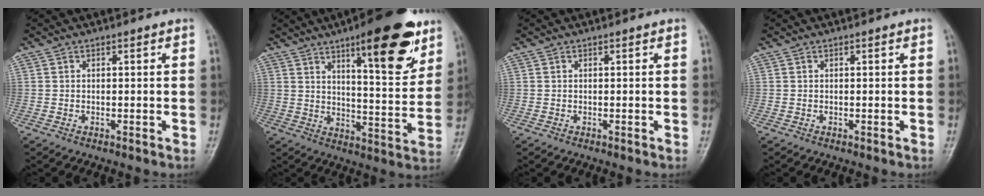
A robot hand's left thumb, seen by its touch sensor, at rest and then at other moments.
{"total": 17.7, "force": [10.2, 5.2, 13.4], "torque": [-0.152, -0.054, 0.149]}
{"total": 0.0}
{"total": 0.0}